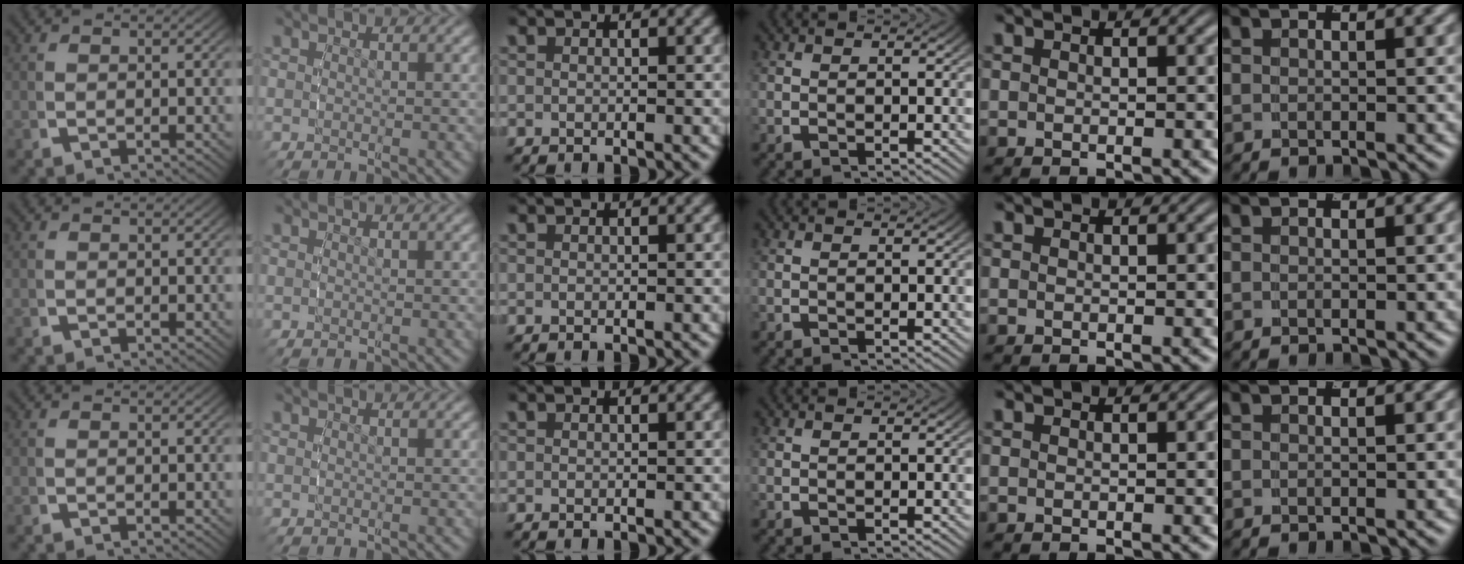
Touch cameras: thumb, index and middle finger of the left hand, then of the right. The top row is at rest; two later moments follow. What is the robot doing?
{"motion": "reach", "object": "router"}